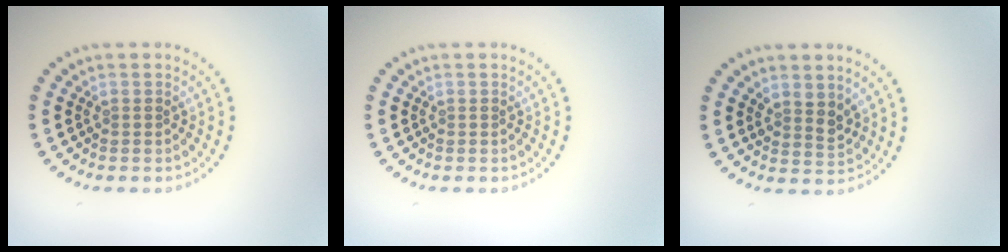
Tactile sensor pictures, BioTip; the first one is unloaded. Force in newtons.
{"total": 0.0}
{"total": 1.9, "press": 1.6, "slide": 1.0}